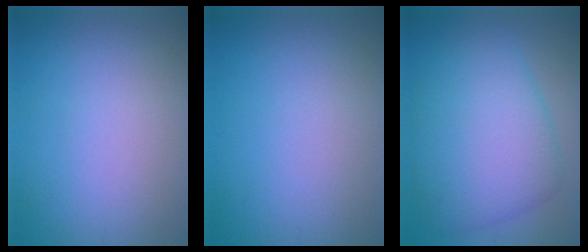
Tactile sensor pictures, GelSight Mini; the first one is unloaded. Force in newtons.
{"total": 0.0}
{"total": 8.0, "press": 8.0, "slide": 0.2}